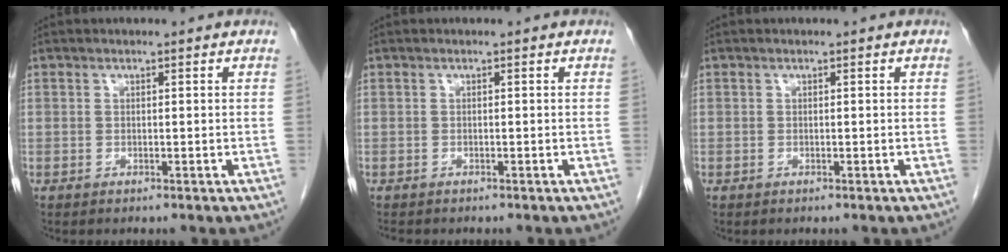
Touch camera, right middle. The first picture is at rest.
{"total": 1.5, "force": [-1.3, 0.5, 0.5], "torque": [-0.015, -0.004, -0.018]}
{"total": 0.0}